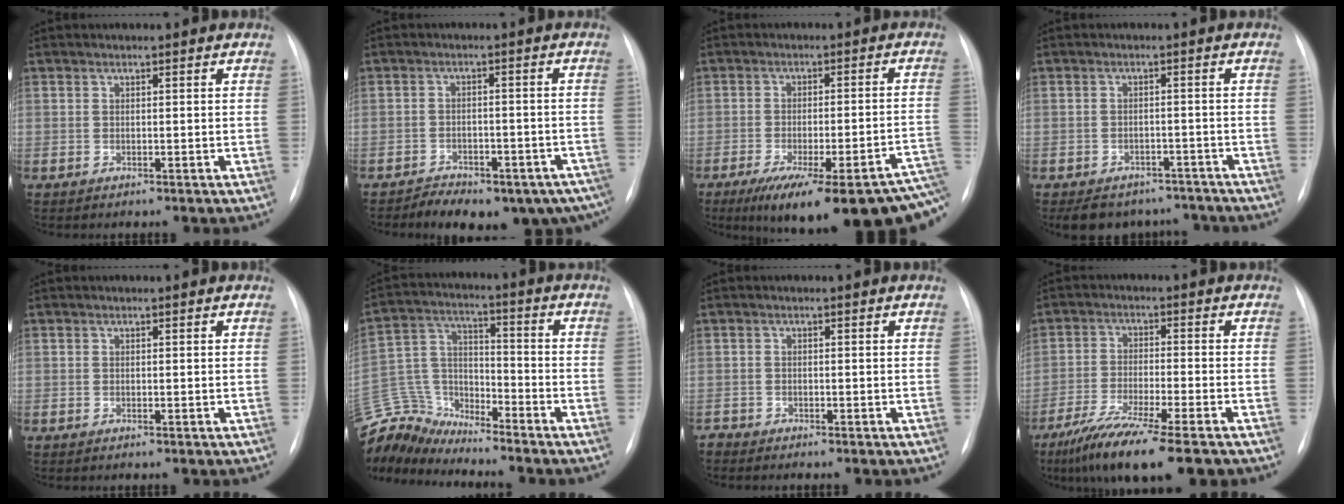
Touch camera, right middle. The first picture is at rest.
{"total": 15.4, "force": [-11.6, 7.3, 6.9], "torque": [-0.084, 0.021, -0.137]}
{"total": 23.7, "force": [-15.1, 3.9, 17.8], "torque": [-0.180, -0.007, -0.198]}
{"total": 9.2, "force": [-7.9, 4.6, 1.3], "torque": [-0.007, 0.012, -0.096]}
{"total": 0.0}
{"total": 12.6, "force": [-12.5, 1.9, 0.7], "torque": [-0.024, 0.046, -0.243]}
{"total": 1.1, "force": [-1.1, -0.2, -0.2], "torque": [0.007, -0.005, -0.021]}
{"total": 12.8, "force": [-9.1, 0.5, 8.9], "torque": [-0.155, -0.037, -0.151]}